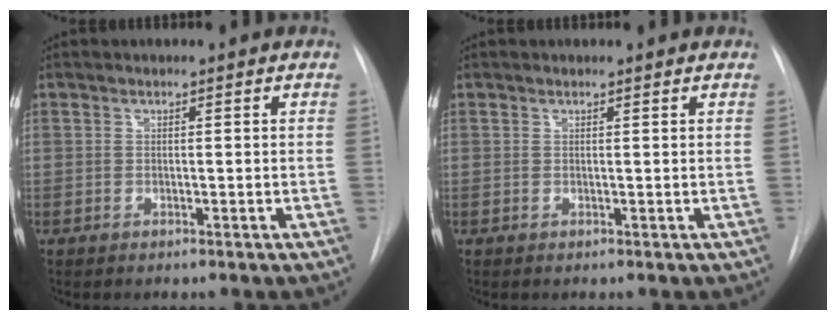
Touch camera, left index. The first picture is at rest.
{"total": 1.5, "force": [1.5, 0.2, 0.3], "torque": [-0.011, 0.013, 0.016]}